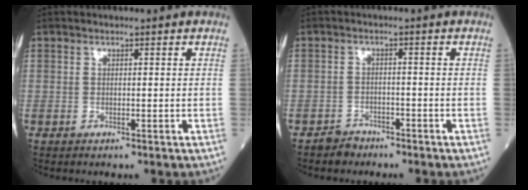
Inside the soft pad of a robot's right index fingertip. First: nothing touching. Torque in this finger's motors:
{"motor_torque": [-0.04, -0.10, -0.01, 0.01]}